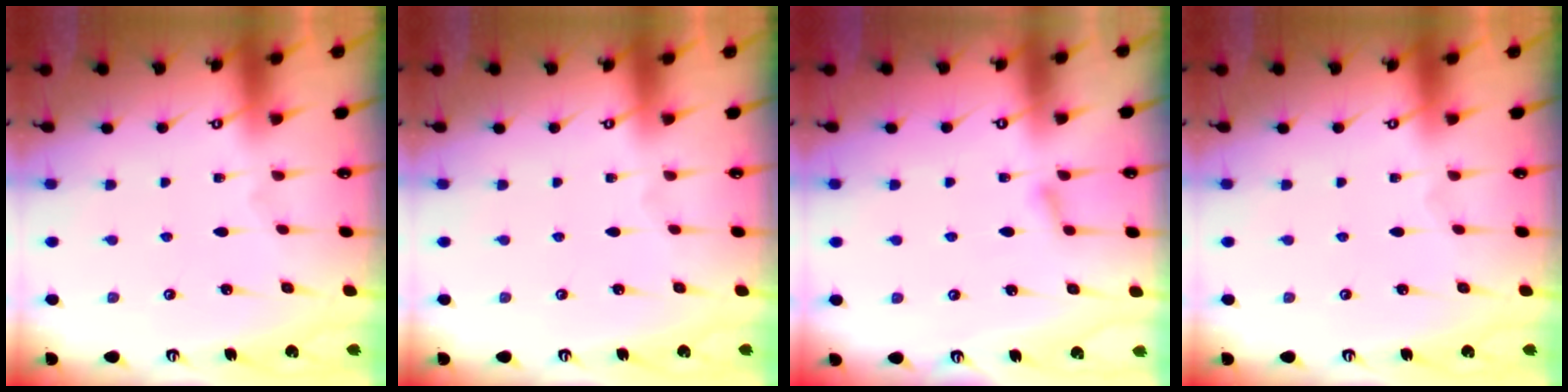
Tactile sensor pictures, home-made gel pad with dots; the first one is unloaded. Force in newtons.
{"total": 0.0}
{"total": 4.3, "press": 4.3, "slide": 0.5}
{"total": 0.0}